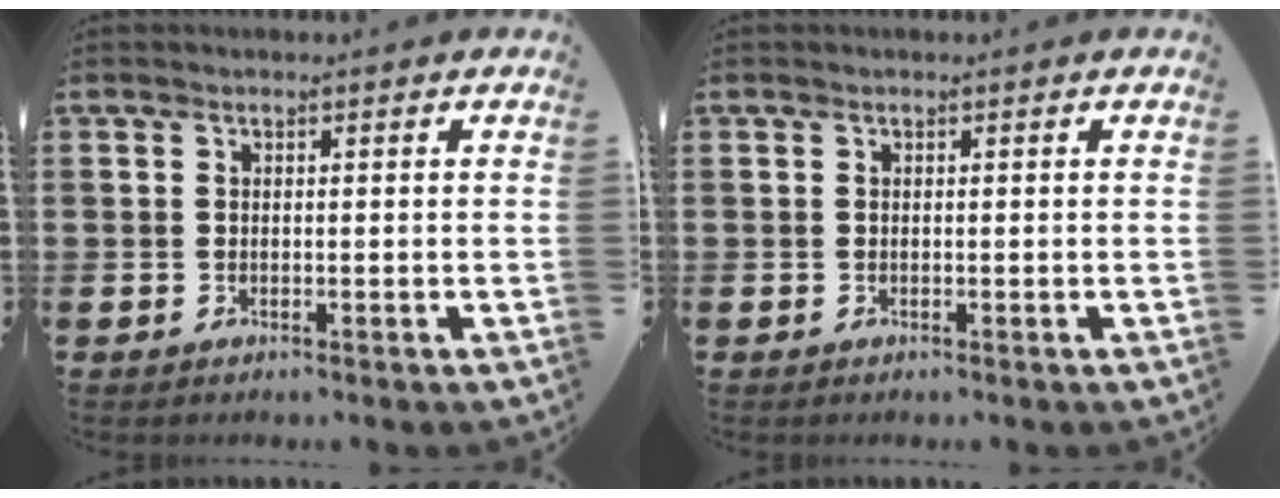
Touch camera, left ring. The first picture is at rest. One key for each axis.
{"total": 0.0}